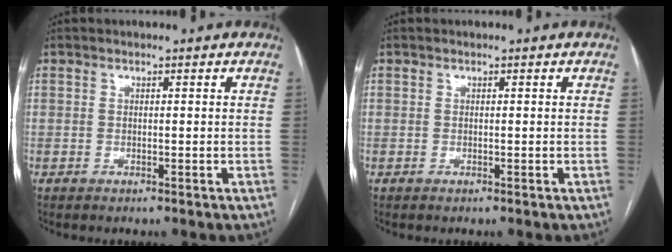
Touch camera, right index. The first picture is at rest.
{"total": 0.0}